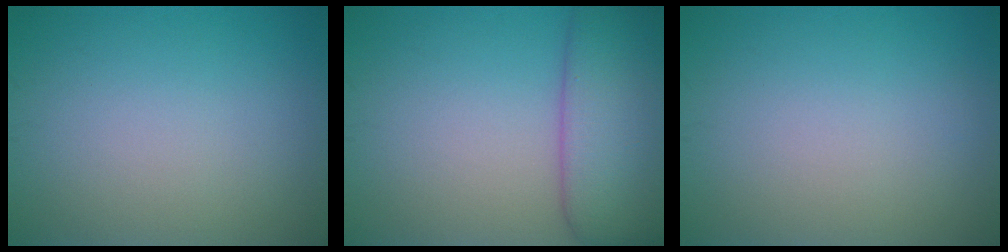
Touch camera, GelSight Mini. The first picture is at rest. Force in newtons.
{"total": 7.1, "press": 7.1, "slide": 0.6}
{"total": 0.0}